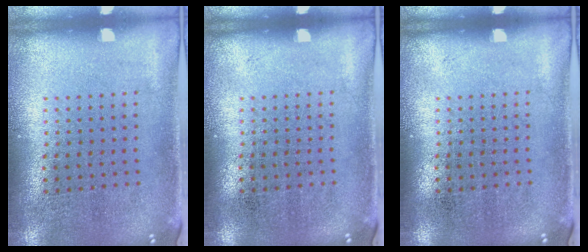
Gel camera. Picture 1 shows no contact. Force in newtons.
{"total": 0.0}
{"total": 0.0}